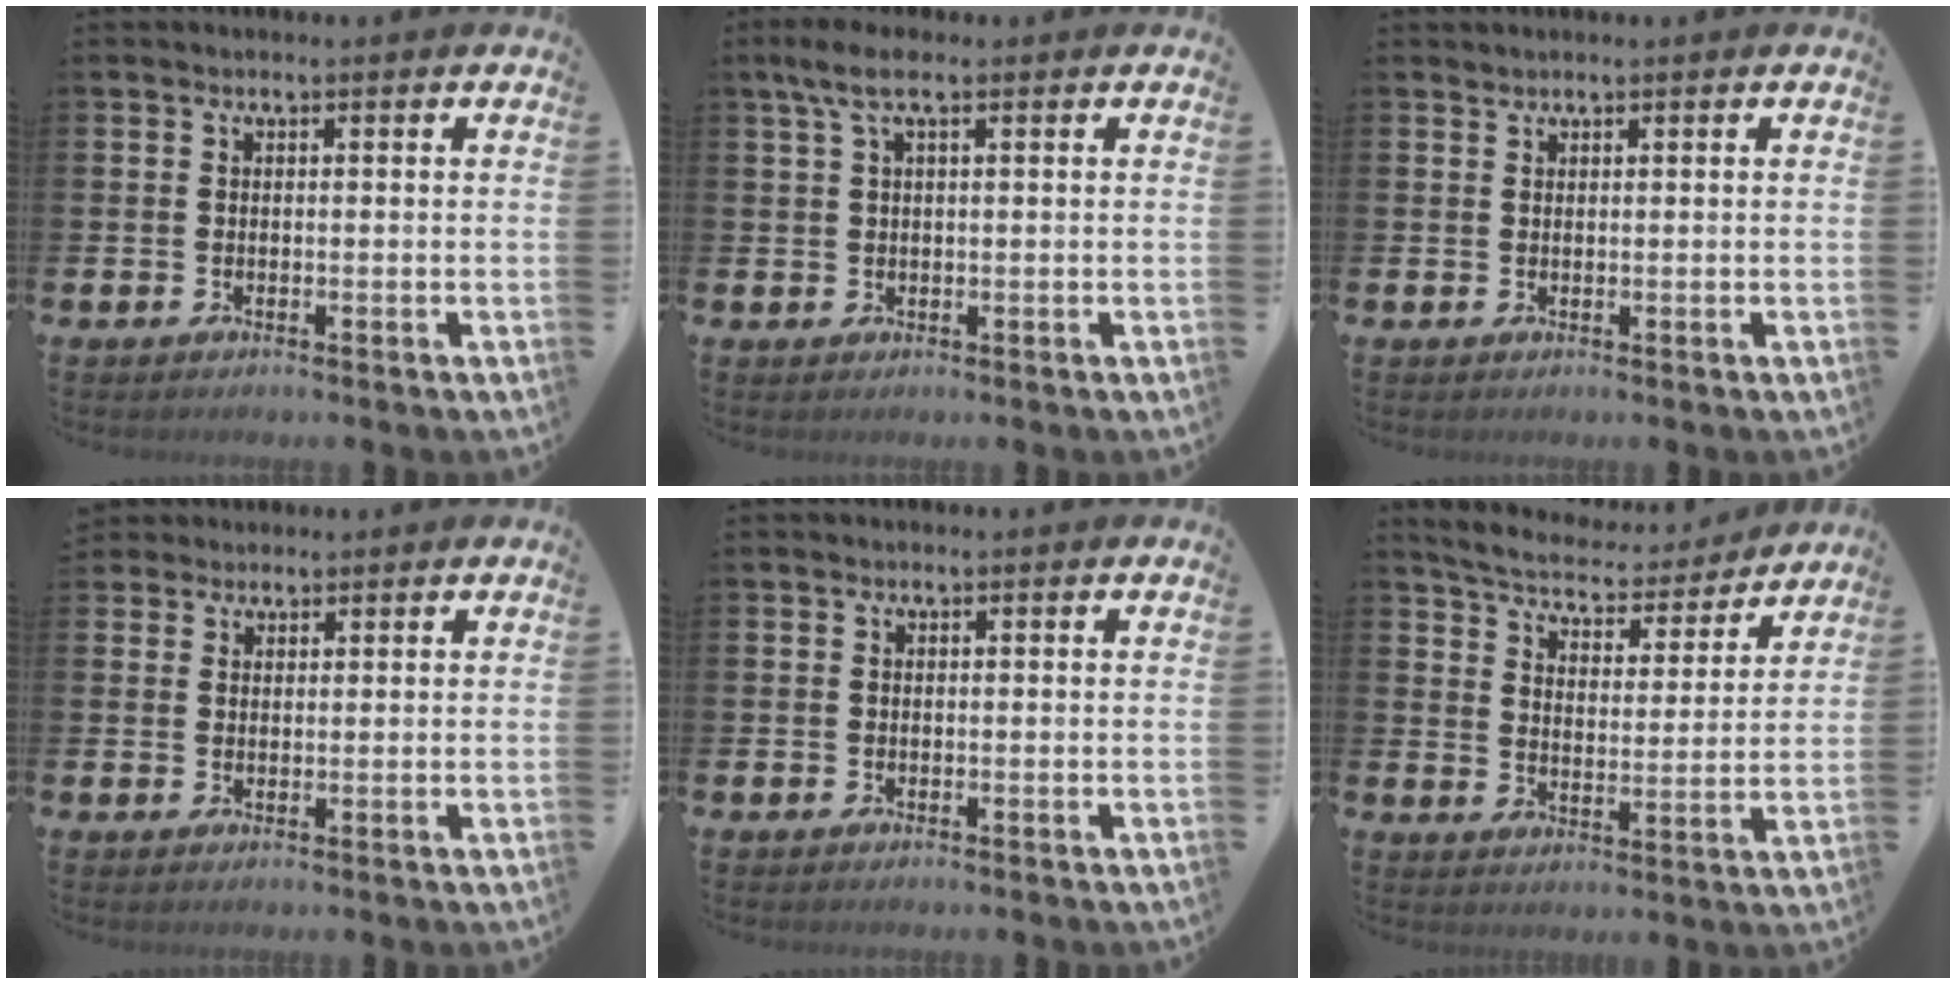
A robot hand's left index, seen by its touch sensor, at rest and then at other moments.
{"total": 3.8, "force": [2.1, 1.1, 2.9], "torque": [-0.060, 0.006, 0.035]}
{"total": 0.8, "force": [0.8, 0.1, -0.1], "torque": [0.001, 0.000, 0.016]}
{"total": 2.2, "force": [2.0, 1.0, 0.0], "torque": [0.003, -0.001, 0.036]}
{"total": 0.0}
{"total": 6.1, "force": [6.0, 1.1, 1.0], "torque": [-0.048, -0.048, 0.101]}